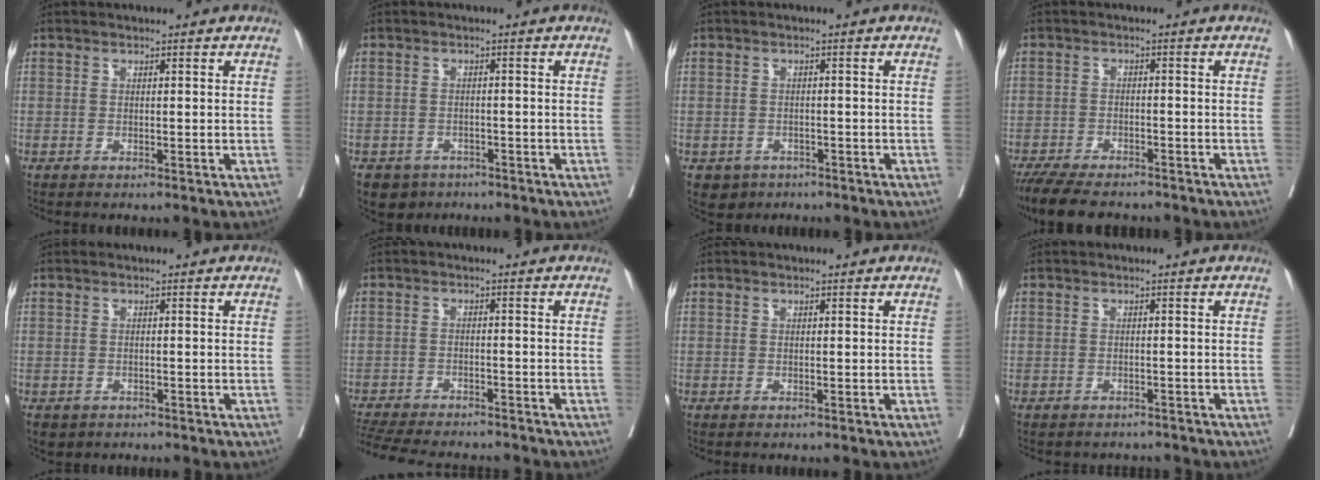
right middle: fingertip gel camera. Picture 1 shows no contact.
{"total": 3.9, "force": [-2.7, 2.7, 0.3], "torque": [-0.004, 0.004, -0.042]}
{"total": 3.2, "force": [-2.0, 2.5, 0.4], "torque": [-0.005, 0.005, -0.028]}
{"total": 10.7, "force": [-9.1, 3.0, 4.7], "torque": [-0.076, -0.014, -0.142]}
{"total": 3.6, "force": [-2.6, 2.4, 0.9], "torque": [-0.013, -0.002, -0.037]}
{"total": 14.6, "force": [-13.2, 3.0, 5.4], "torque": [-0.125, -0.015, -0.190]}
{"total": 0.0}
{"total": 3.9, "force": [-3.6, 1.4, 0.1], "torque": [0.001, 0.000, -0.047]}